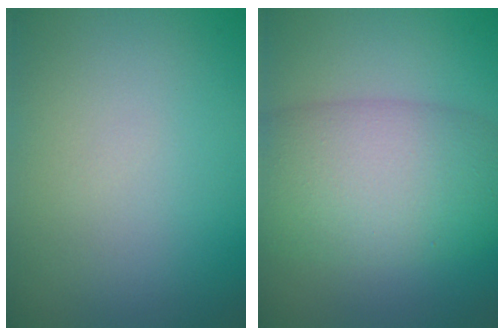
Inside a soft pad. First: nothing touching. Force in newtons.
{"total": 9.3, "press": 9.3, "slide": 0.3}